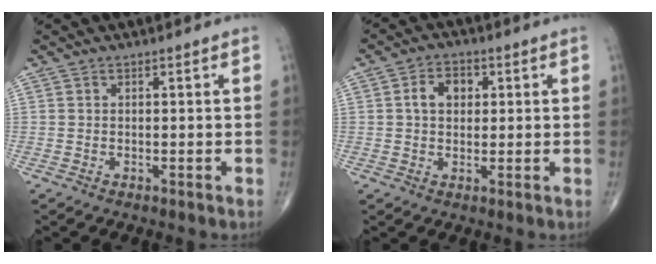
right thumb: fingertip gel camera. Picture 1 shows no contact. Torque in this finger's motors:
{"motor_torque": [0.96, 0.99, 0.50, 0.11, 0.00]}